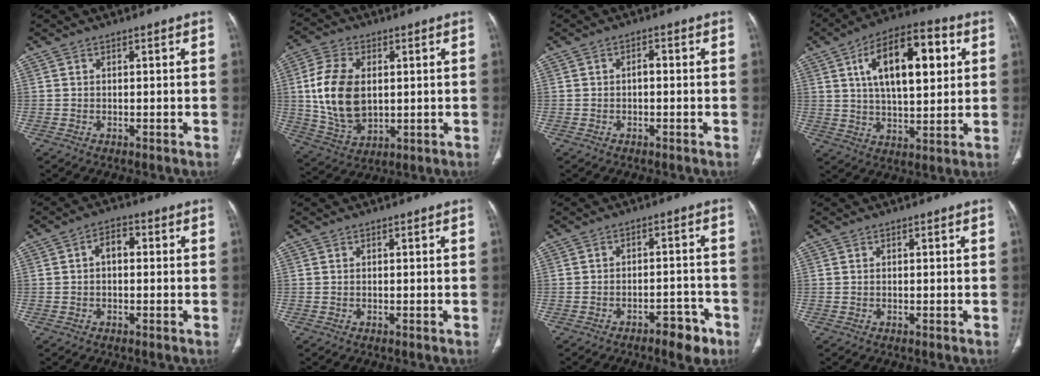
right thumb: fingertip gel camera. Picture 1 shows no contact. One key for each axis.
{"total": 14.4, "fx": 1.4, "fy": 9.0, "fz": 11.1, "tx": -0.213, "ty": -0.008, "tz": 0.035}
{"total": 1.5, "fx": -0.3, "fy": 0.8, "fz": 1.2, "tx": -0.015, "ty": 0.006, "tz": -0.008}
{"total": 18.4, "fx": 5.4, "fy": 8.3, "fz": 15.4, "tx": -0.224, "ty": 0.004, "tz": 0.084}
{"total": 3.9, "fx": 0.2, "fy": 2.4, "fz": 3.0, "tx": -0.040, "ty": 0.013, "tz": -0.003}
{"total": 0.0}
{"total": 6.2, "fx": -4.0, "fy": 2.7, "fz": 3.9, "tx": -0.036, "ty": 0.033, "tz": -0.052}
{"total": 0.0}